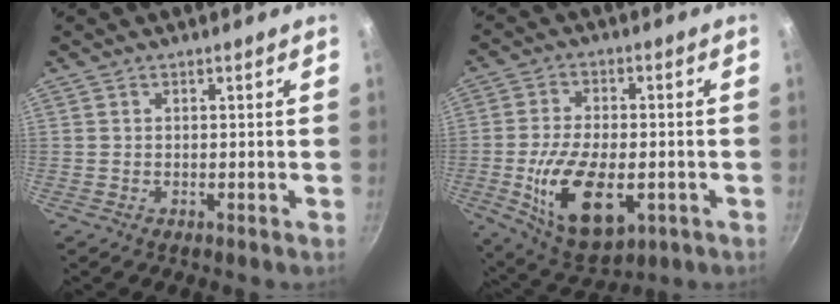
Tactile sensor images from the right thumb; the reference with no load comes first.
{"total": 15.9, "force": [-4.0, 8.4, 12.9], "torque": [-0.215, 0.001, -0.051]}